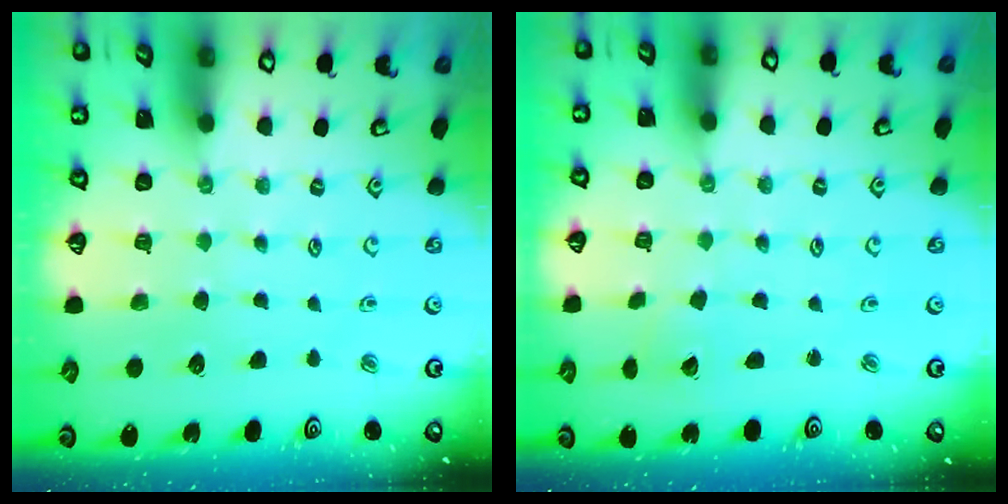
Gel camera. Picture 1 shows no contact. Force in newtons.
{"total": 1.6, "press": 1.6, "slide": 0.1}